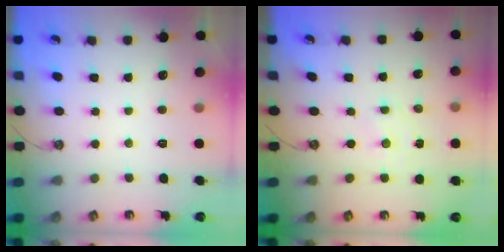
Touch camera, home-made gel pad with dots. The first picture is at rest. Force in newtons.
{"total": 1.4, "press": 1.4, "slide": 0.2}